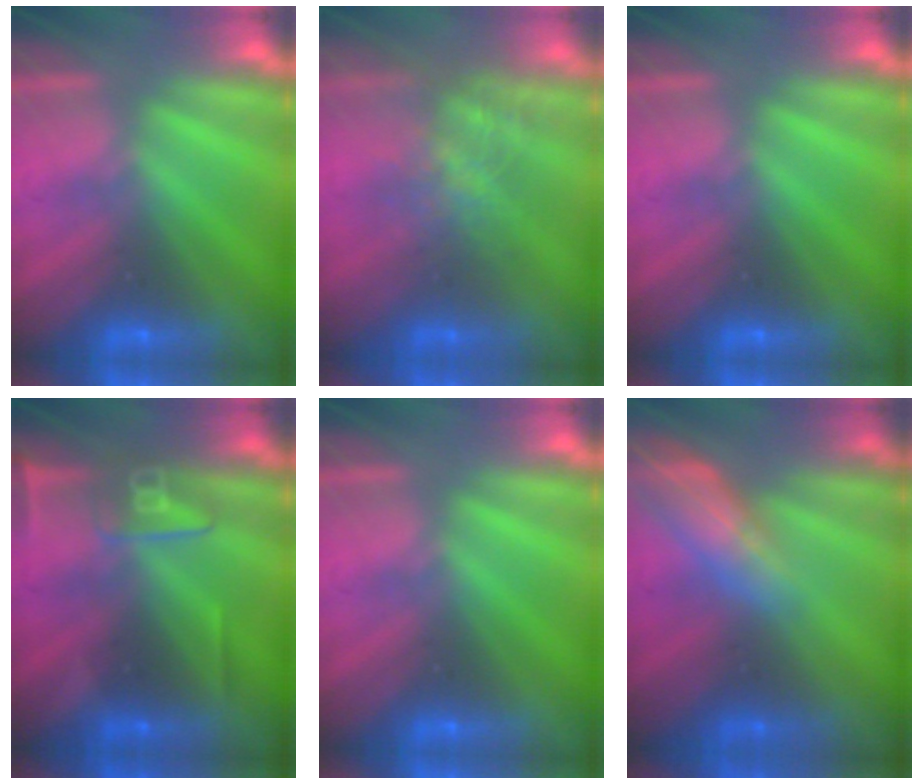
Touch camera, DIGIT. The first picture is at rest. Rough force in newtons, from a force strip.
{"total": 4.2}
{"total": 0.0}
{"total": 2.5}
{"total": 0.0}
{"total": 2.5}